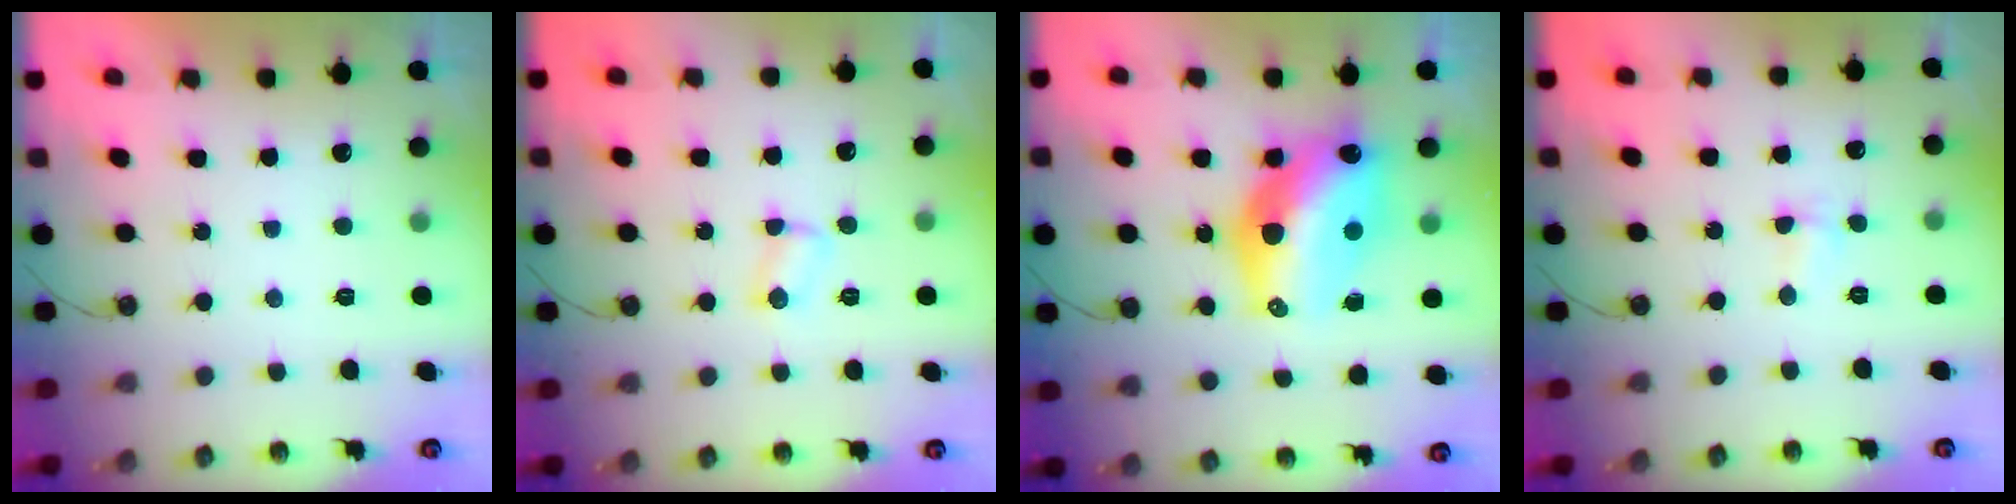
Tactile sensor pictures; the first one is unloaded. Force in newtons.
{"total": 2.4, "press": 2.4, "slide": 0.4}
{"total": 16.6, "press": 16.5, "slide": 1.8}
{"total": 2.5, "press": 2.1, "slide": 1.4}